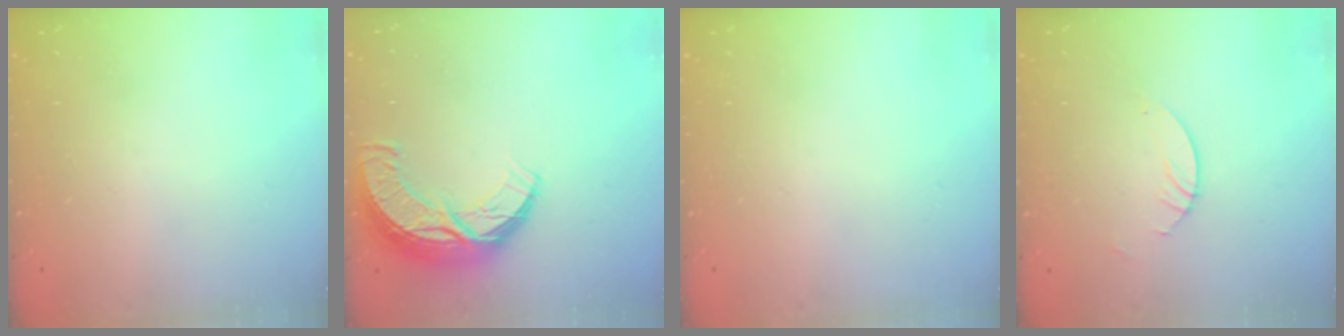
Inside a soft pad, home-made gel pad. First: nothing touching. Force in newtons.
{"total": 11.4, "press": 11.4, "slide": 0.8}
{"total": 0.0}
{"total": 2.4, "press": 2.4, "slide": 0.2}